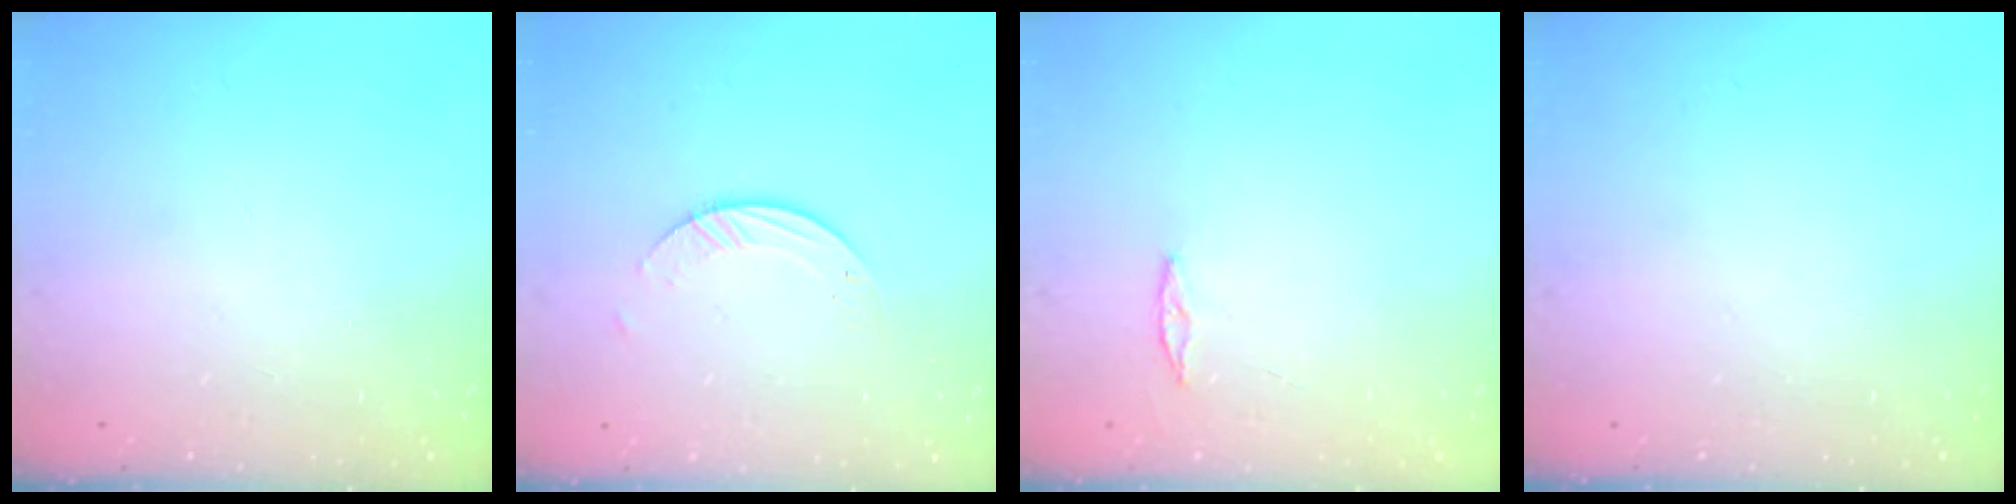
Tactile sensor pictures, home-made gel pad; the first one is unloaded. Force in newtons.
{"total": 3.1, "press": 3.1, "slide": 0.2}
{"total": 3.0, "press": 2.9, "slide": 0.3}
{"total": 0.0}